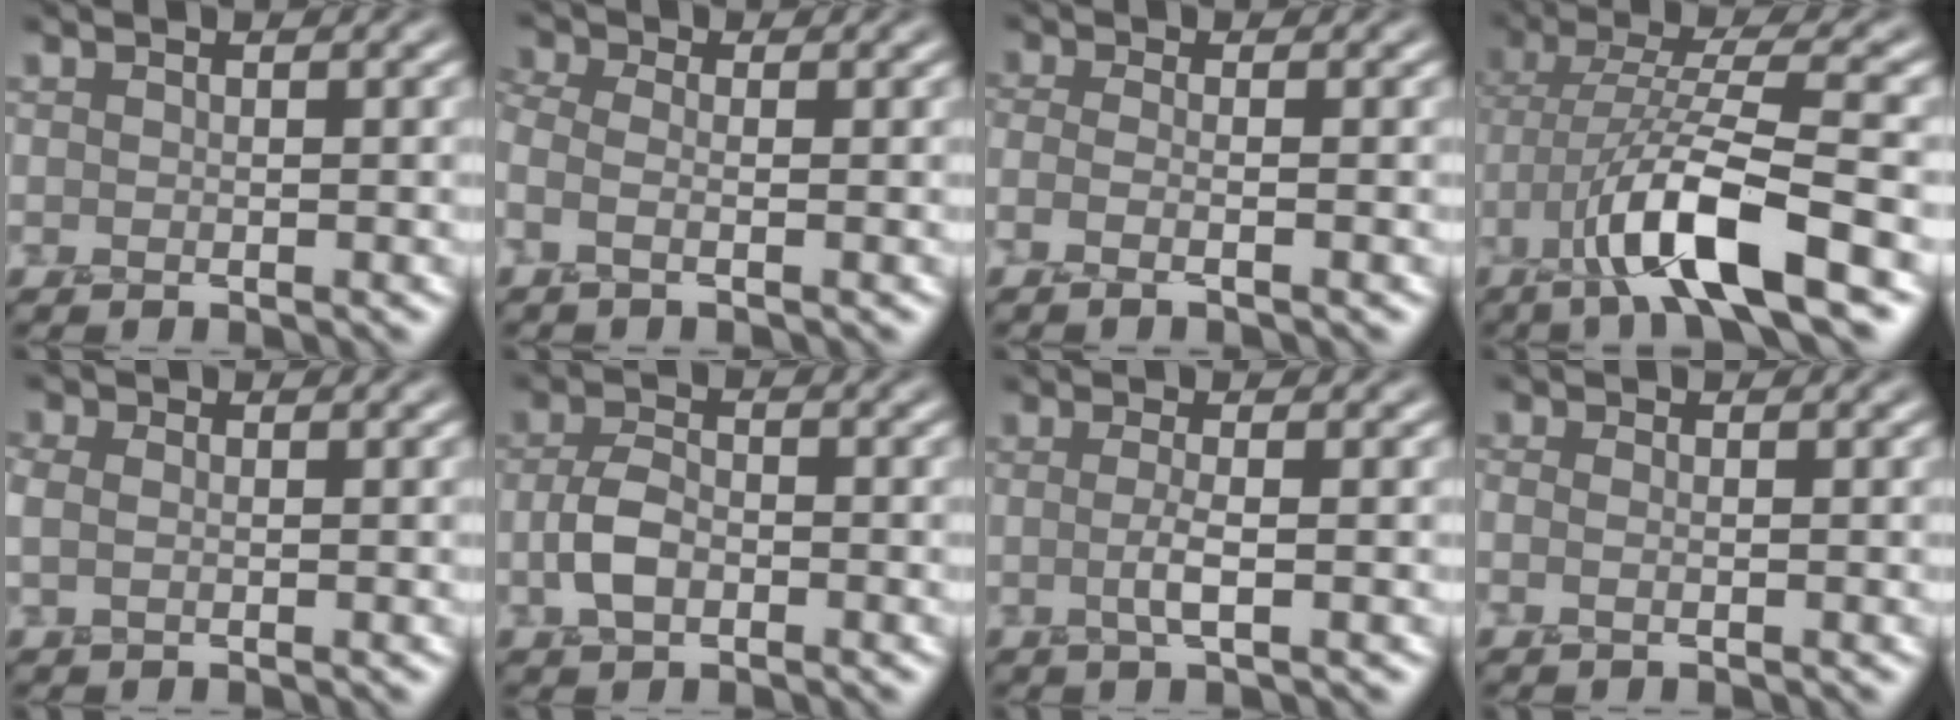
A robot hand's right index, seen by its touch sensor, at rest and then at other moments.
{"total": 2.4, "force": [-0.4, 1.3, 2.0], "torque": [-0.058, 0.003, -0.025]}
{"total": 1.9, "force": [-1.0, 0.5, 1.5], "torque": [-0.033, -0.011, -0.030]}
{"total": 8.8, "force": [-3.5, 2.1, 7.8], "torque": [-0.152, 0.004, -0.067]}
{"total": 1.3, "force": [0.2, 1.0, 0.8], "torque": [-0.018, 0.004, -0.004]}
{"total": 3.0, "force": [-0.8, 1.8, 2.3], "torque": [-0.047, 0.002, -0.020]}
{"total": 2.1, "force": [-0.2, 0.5, 2.0], "torque": [-0.038, -0.003, -0.008]}
{"total": 1.0, "force": [-0.2, 0.4, 0.9], "torque": [-0.021, -0.005, -0.012]}